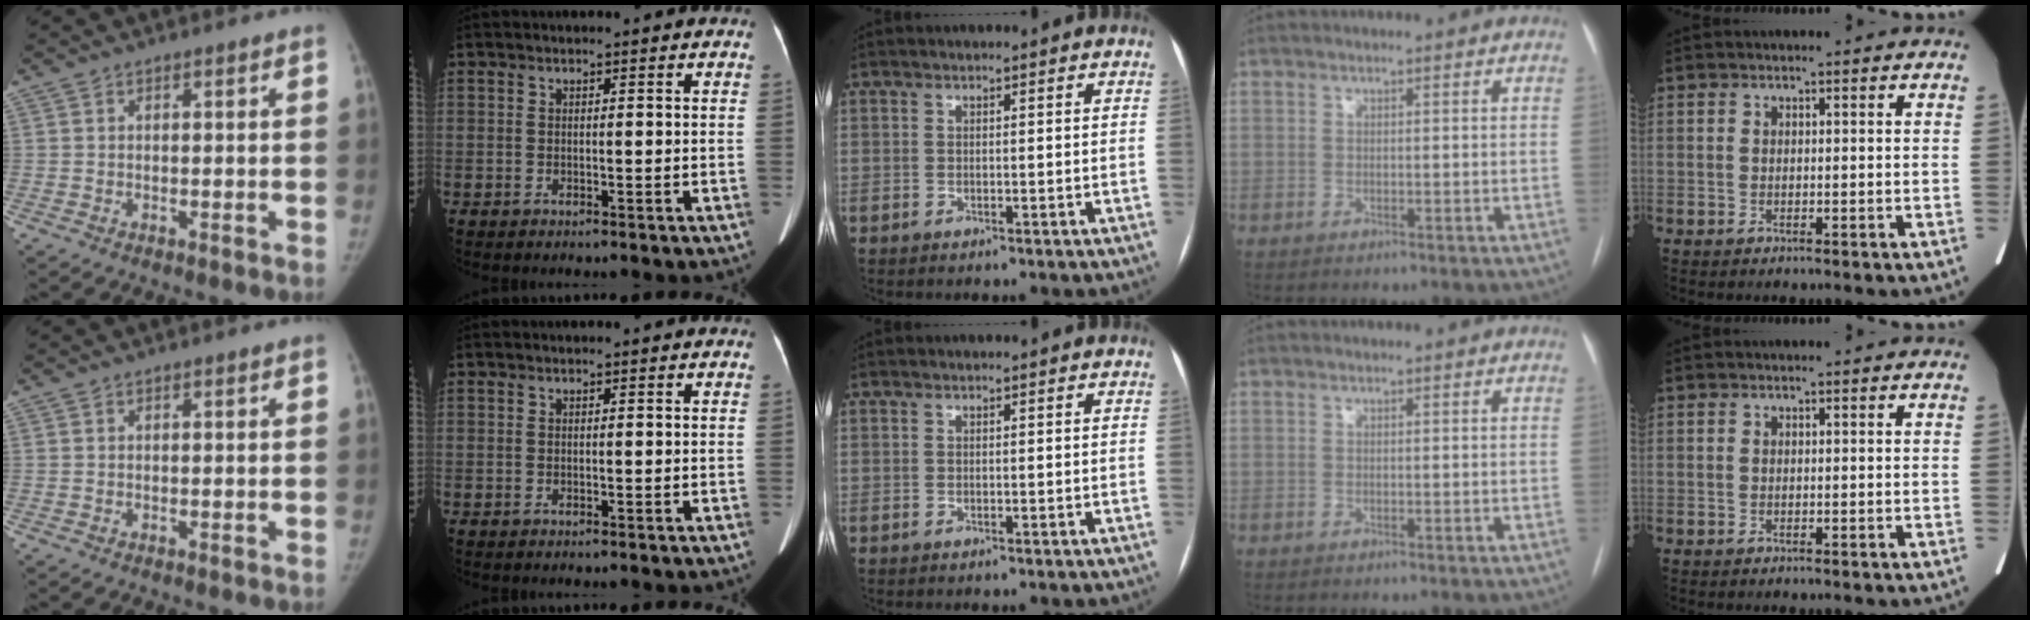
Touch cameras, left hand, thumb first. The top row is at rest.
{}